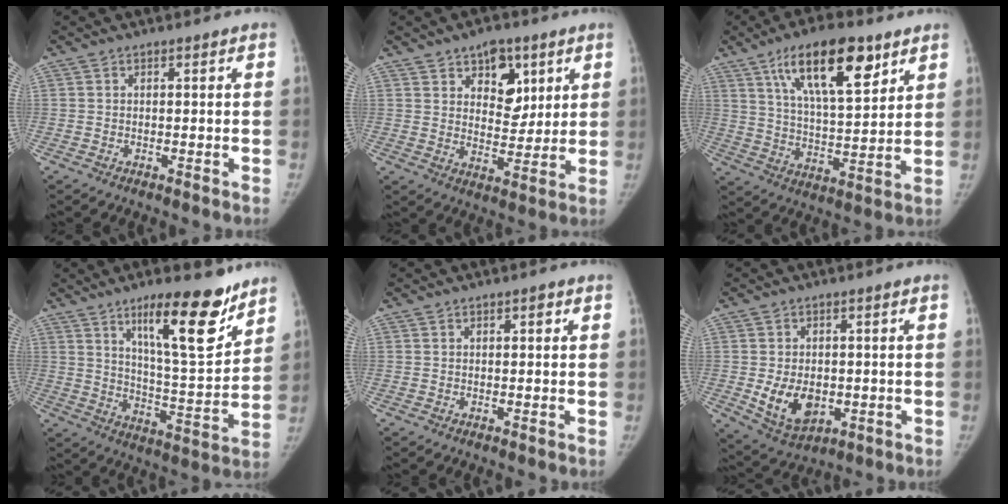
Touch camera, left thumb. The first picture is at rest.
{"total": 9.9, "force": [5.0, 6.4, 5.7], "torque": [-0.044, -0.026, 0.078]}
{"total": 17.7, "force": [9.7, 6.6, 13.3], "torque": [-0.188, -0.039, 0.167]}
{"total": 17.0, "force": [11.1, 4.2, 12.3], "torque": [-0.154, -0.079, 0.184]}
{"total": 1.3, "force": [0.6, 0.7, 0.9], "torque": [-0.005, 0.001, 0.007]}
{"total": 8.8, "force": [-1.2, 6.2, 6.1], "torque": [-0.081, -0.010, -0.003]}